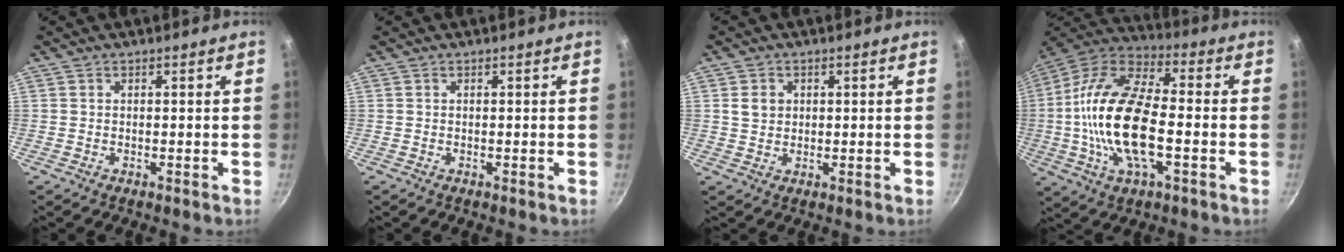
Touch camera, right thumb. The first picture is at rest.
{"total": 0.0}
{"total": 3.1, "force": [0.7, 2.6, 1.5], "torque": [-0.015, 0.002, 0.013]}
{"total": 20.8, "force": [-2.8, 9.2, 18.5], "torque": [-0.349, 0.030, -0.068]}